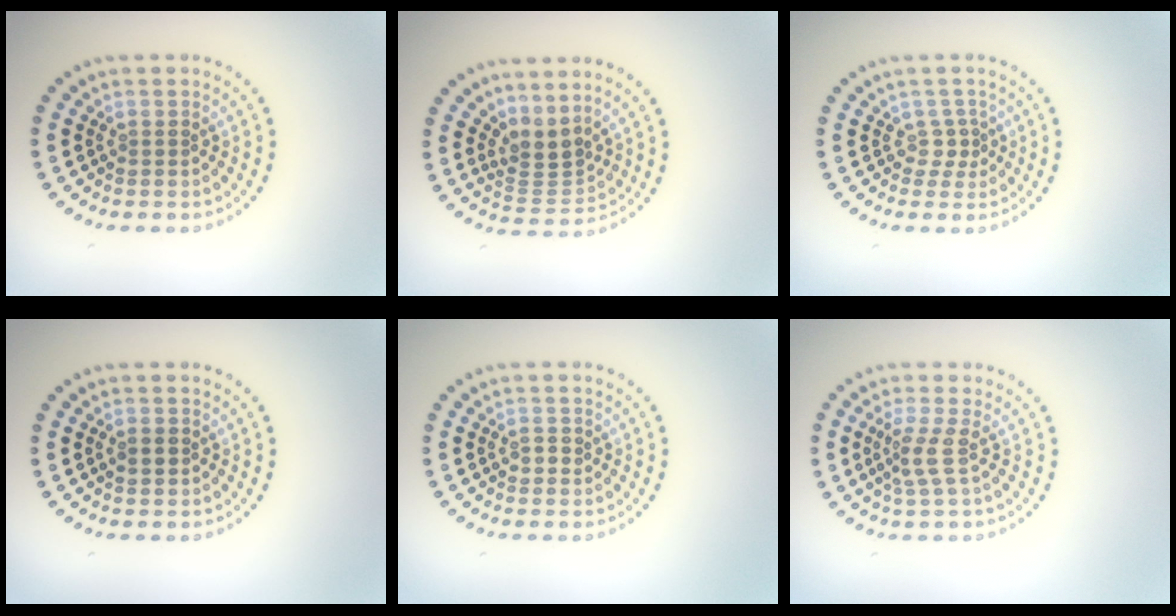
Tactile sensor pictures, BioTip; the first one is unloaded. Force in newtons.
{"total": 2.8, "press": 2.0, "slide": 1.9}
{"total": 1.4, "press": 0.9, "slide": 1.0}
{"total": 0.9, "press": 0.9, "slide": 0.1}
{"total": 0.9, "press": 0.9, "slide": 0.2}
{"total": 2.4, "press": 1.7, "slide": 1.8}